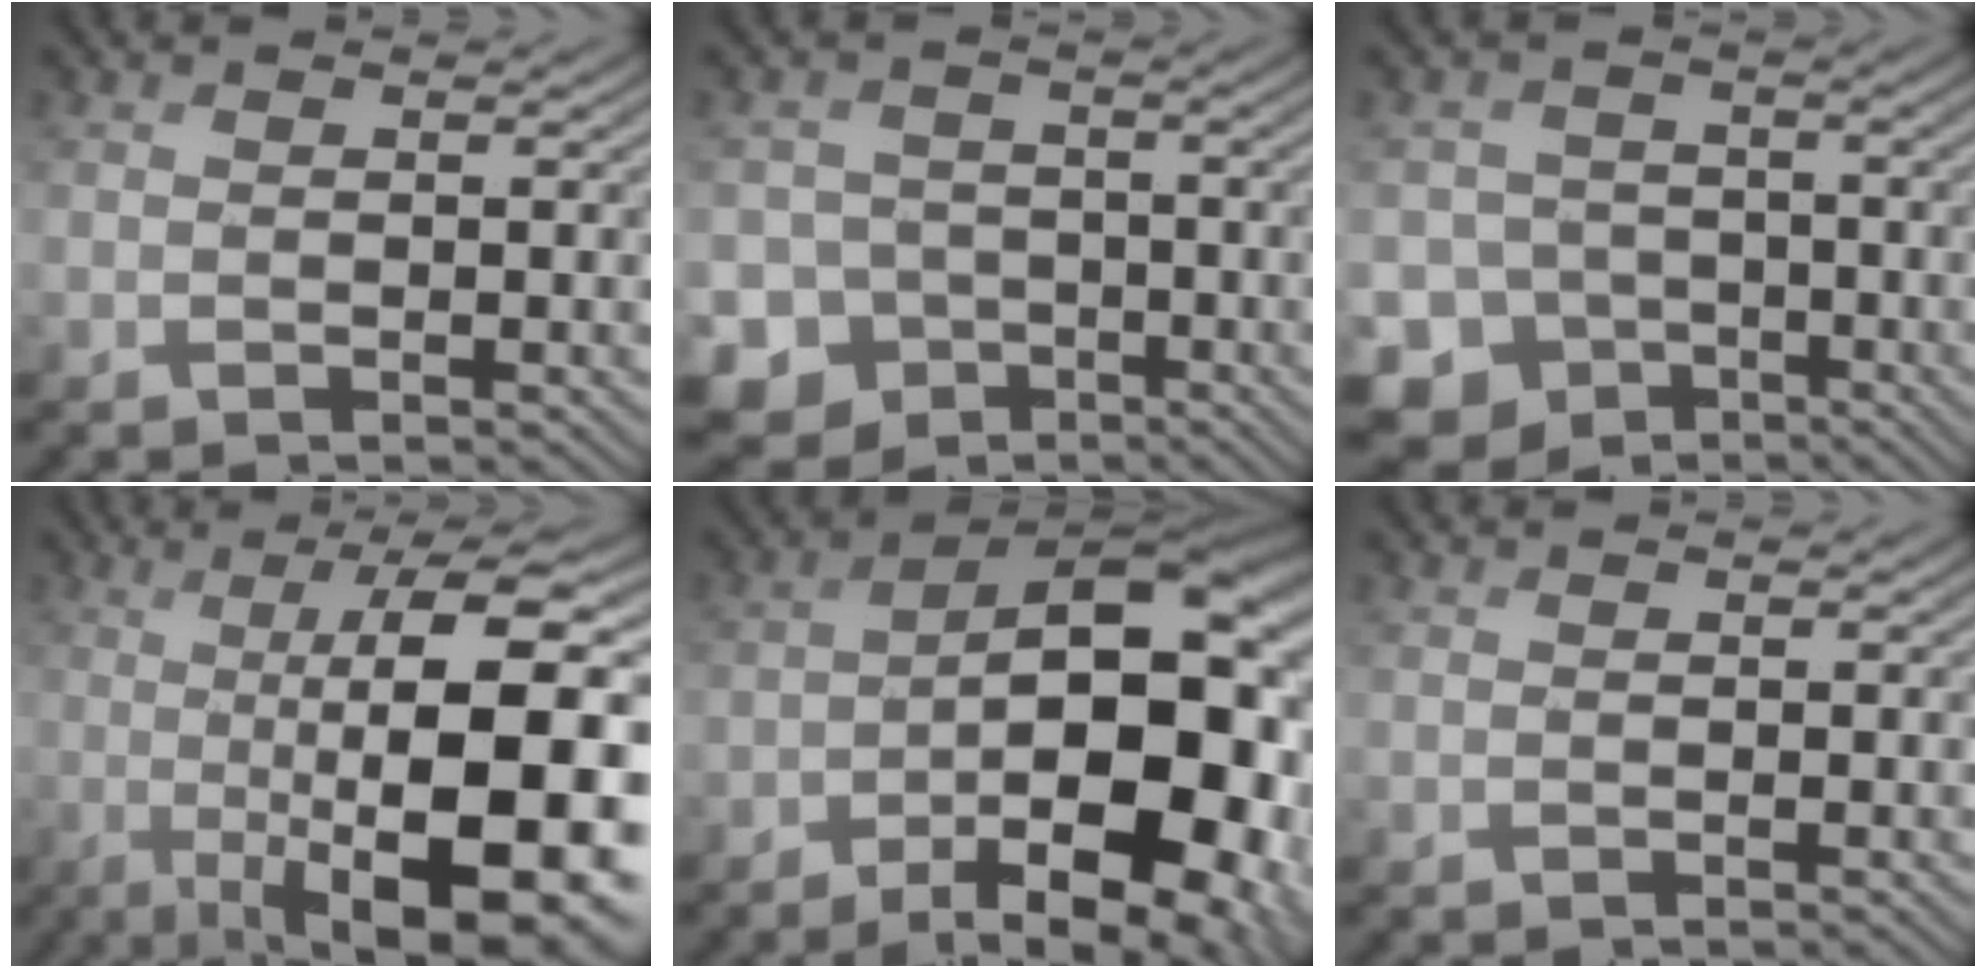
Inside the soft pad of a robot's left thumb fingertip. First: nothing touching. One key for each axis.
{"total": 10.2, "fx": -5.4, "fy": 8.5, "fz": 1.8, "tx": -0.059, "ty": -0.023, "tz": -0.109}
{"total": 11.4, "fx": -6.9, "fy": 8.8, "fz": 2.2, "tx": -0.062, "ty": -0.031, "tz": -0.122}
{"total": 17.8, "fx": -2.2, "fy": 5.4, "fz": 16.8, "tx": -0.227, "ty": -0.015, "tz": -0.021}
{"total": 19.5, "fx": -6.2, "fy": 9.7, "fz": 15.7, "tx": -0.197, "ty": -0.017, "tz": -0.083}
{"total": 0.0}